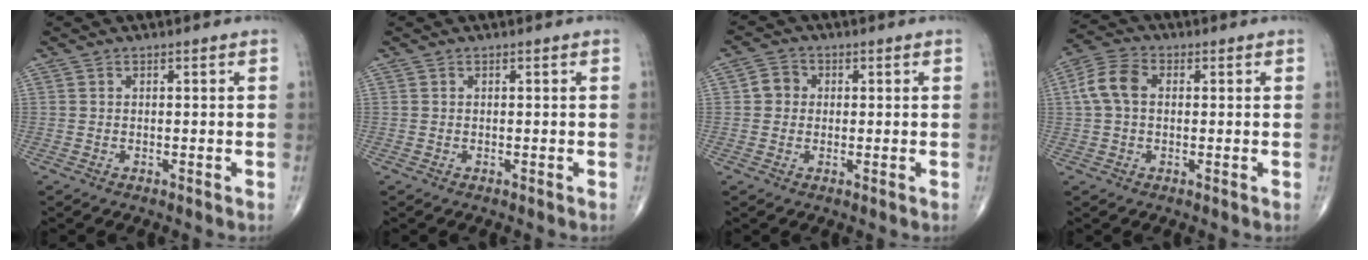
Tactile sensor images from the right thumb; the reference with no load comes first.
{"total": 0.0}
{"total": 3.4, "force": [0.3, 3.2, 1.3], "torque": [-0.005, 0.007, -0.002]}
{"total": 6.8, "force": [0.8, 4.6, 4.9], "torque": [-0.105, 0.021, 0.010]}